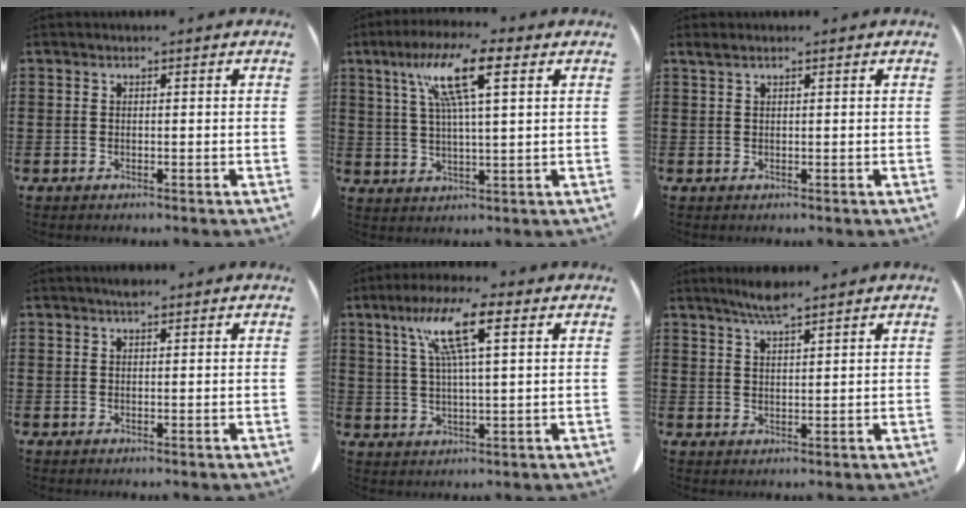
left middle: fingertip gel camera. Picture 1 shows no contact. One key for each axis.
{"total": 10.7, "fx": 5.1, "fy": 1.5, "fz": 9.3, "tx": -0.198, "ty": 0.008, "tz": 0.082}
{"total": 0.9, "fx": 0.6, "fy": 0.1, "fz": 0.7, "tx": -0.015, "ty": 0.002, "tz": 0.011}
{"total": 1.2, "fx": 0.9, "fy": 0.3, "fz": 0.7, "tx": -0.015, "ty": 0.002, "tz": 0.016}
{"total": 10.3, "fx": 4.7, "fy": 1.5, "fz": 9.1, "tx": -0.192, "ty": 0.009, "tz": 0.076}
{"total": 3.8, "fx": 3.2, "fy": 0.2, "fz": 2.0, "tx": -0.048, "ty": -0.002, "tz": 0.056}